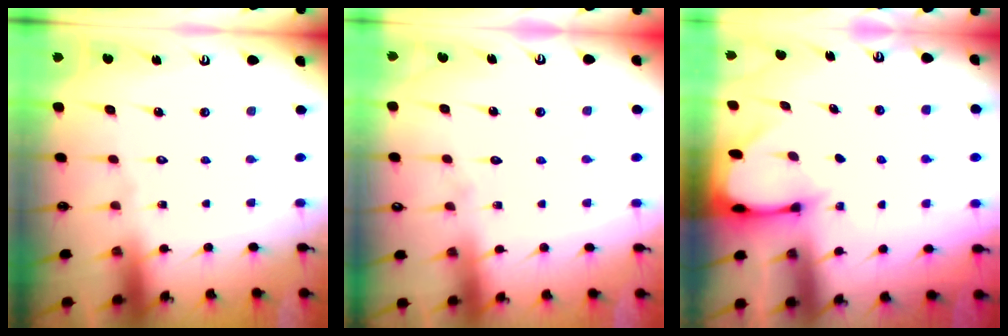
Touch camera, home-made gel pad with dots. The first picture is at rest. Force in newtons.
{"total": 3.2, "press": 3.2, "slide": 0.3}
{"total": 2.5, "press": 2.5, "slide": 0.0}